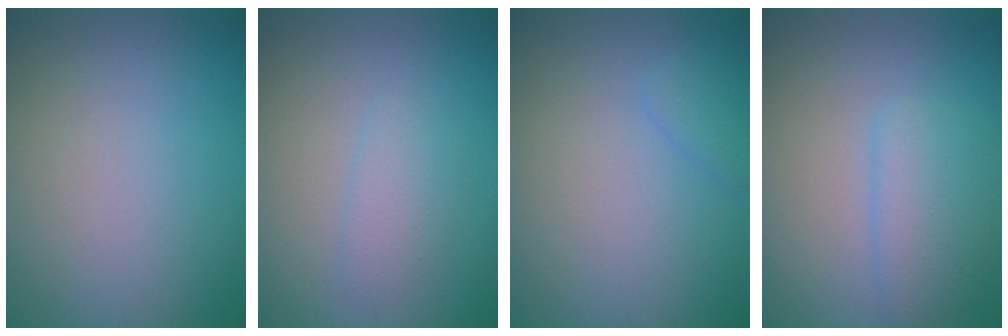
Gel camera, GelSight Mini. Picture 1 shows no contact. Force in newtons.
{"total": 1.8, "press": 1.8, "slide": 0.2}
{"total": 1.2, "press": 1.2, "slide": 0.1}
{"total": 3.1, "press": 3.1, "slide": 0.4}